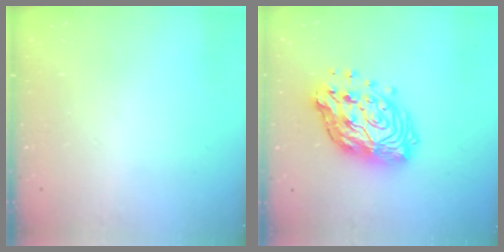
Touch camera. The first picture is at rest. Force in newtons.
{"total": 18.3, "press": 18.2, "slide": 1.8}